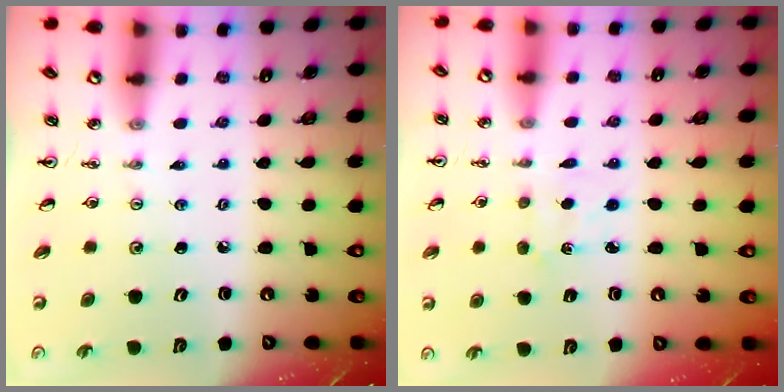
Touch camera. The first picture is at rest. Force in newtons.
{"total": 2.7, "press": 2.7, "slide": 0.4}